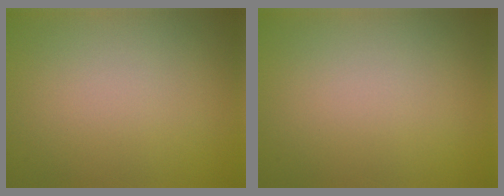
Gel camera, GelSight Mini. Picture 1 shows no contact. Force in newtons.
{"total": 0.0}